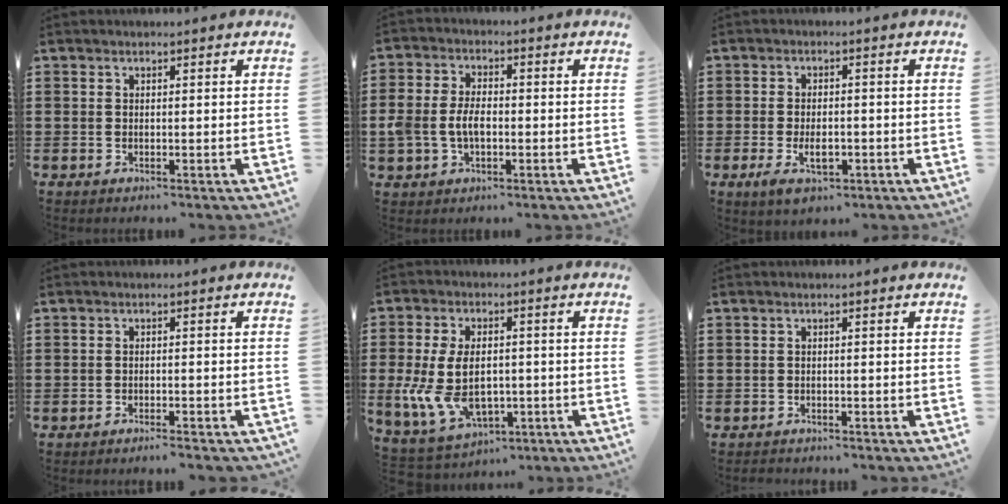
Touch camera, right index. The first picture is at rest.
{"total": 5.2, "force": [-0.9, 3.4, 3.9], "torque": [-0.099, -0.001, -0.023]}
{"total": 4.4, "force": [-1.6, 2.3, 3.4], "torque": [-0.062, -0.003, -0.034]}
{"total": 1.5, "force": [-1.5, 0.0, 0.3], "torque": [-0.009, 0.003, -0.030]}
{"total": 11.0, "force": [-1.6, 6.7, 8.5], "torque": [-0.200, 0.003, -0.029]}
{"total": 1.0, "force": [-1.0, 0.1, -0.2], "torque": [0.001, 0.002, -0.022]}